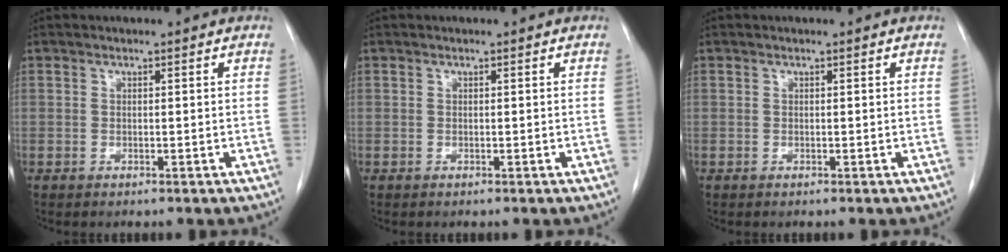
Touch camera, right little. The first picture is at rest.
{"total": 0.0}
{"total": 0.0}